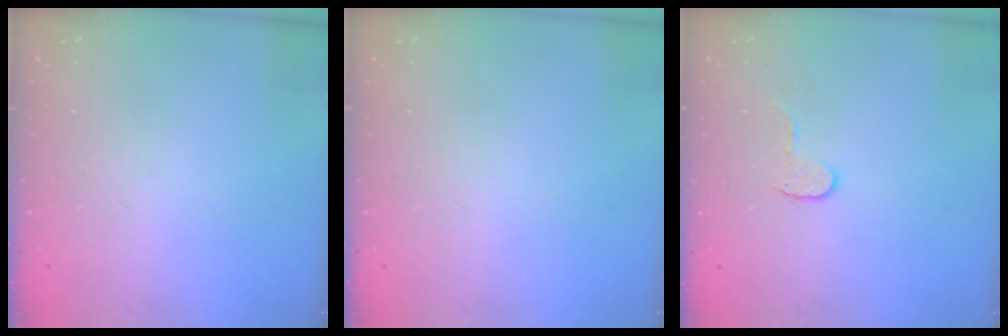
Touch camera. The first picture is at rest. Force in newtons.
{"total": 0.0}
{"total": 4.6, "press": 4.6, "slide": 0.4}